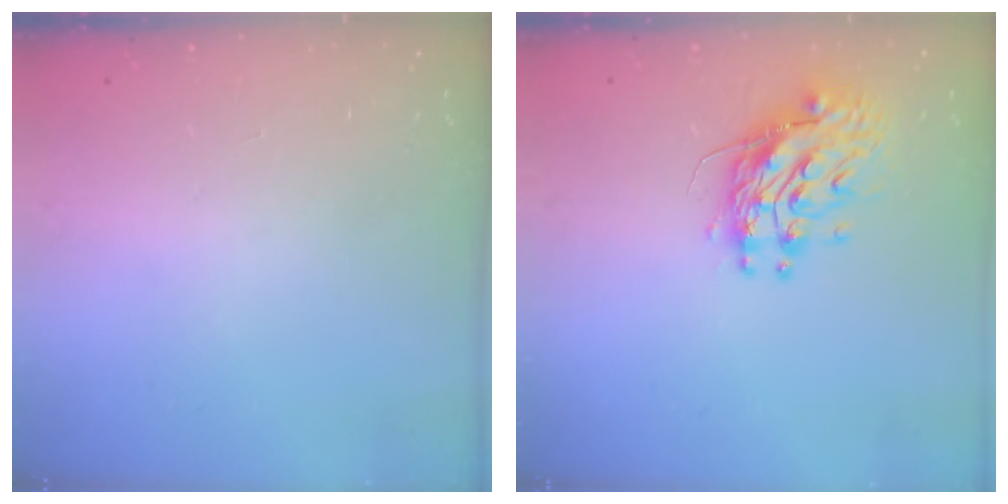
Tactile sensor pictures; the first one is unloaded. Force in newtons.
{"total": 10.8, "press": 10.7, "slide": 0.9}